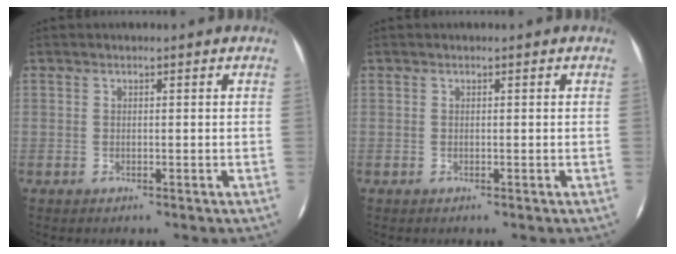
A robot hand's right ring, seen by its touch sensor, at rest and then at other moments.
{"total": 0.0}